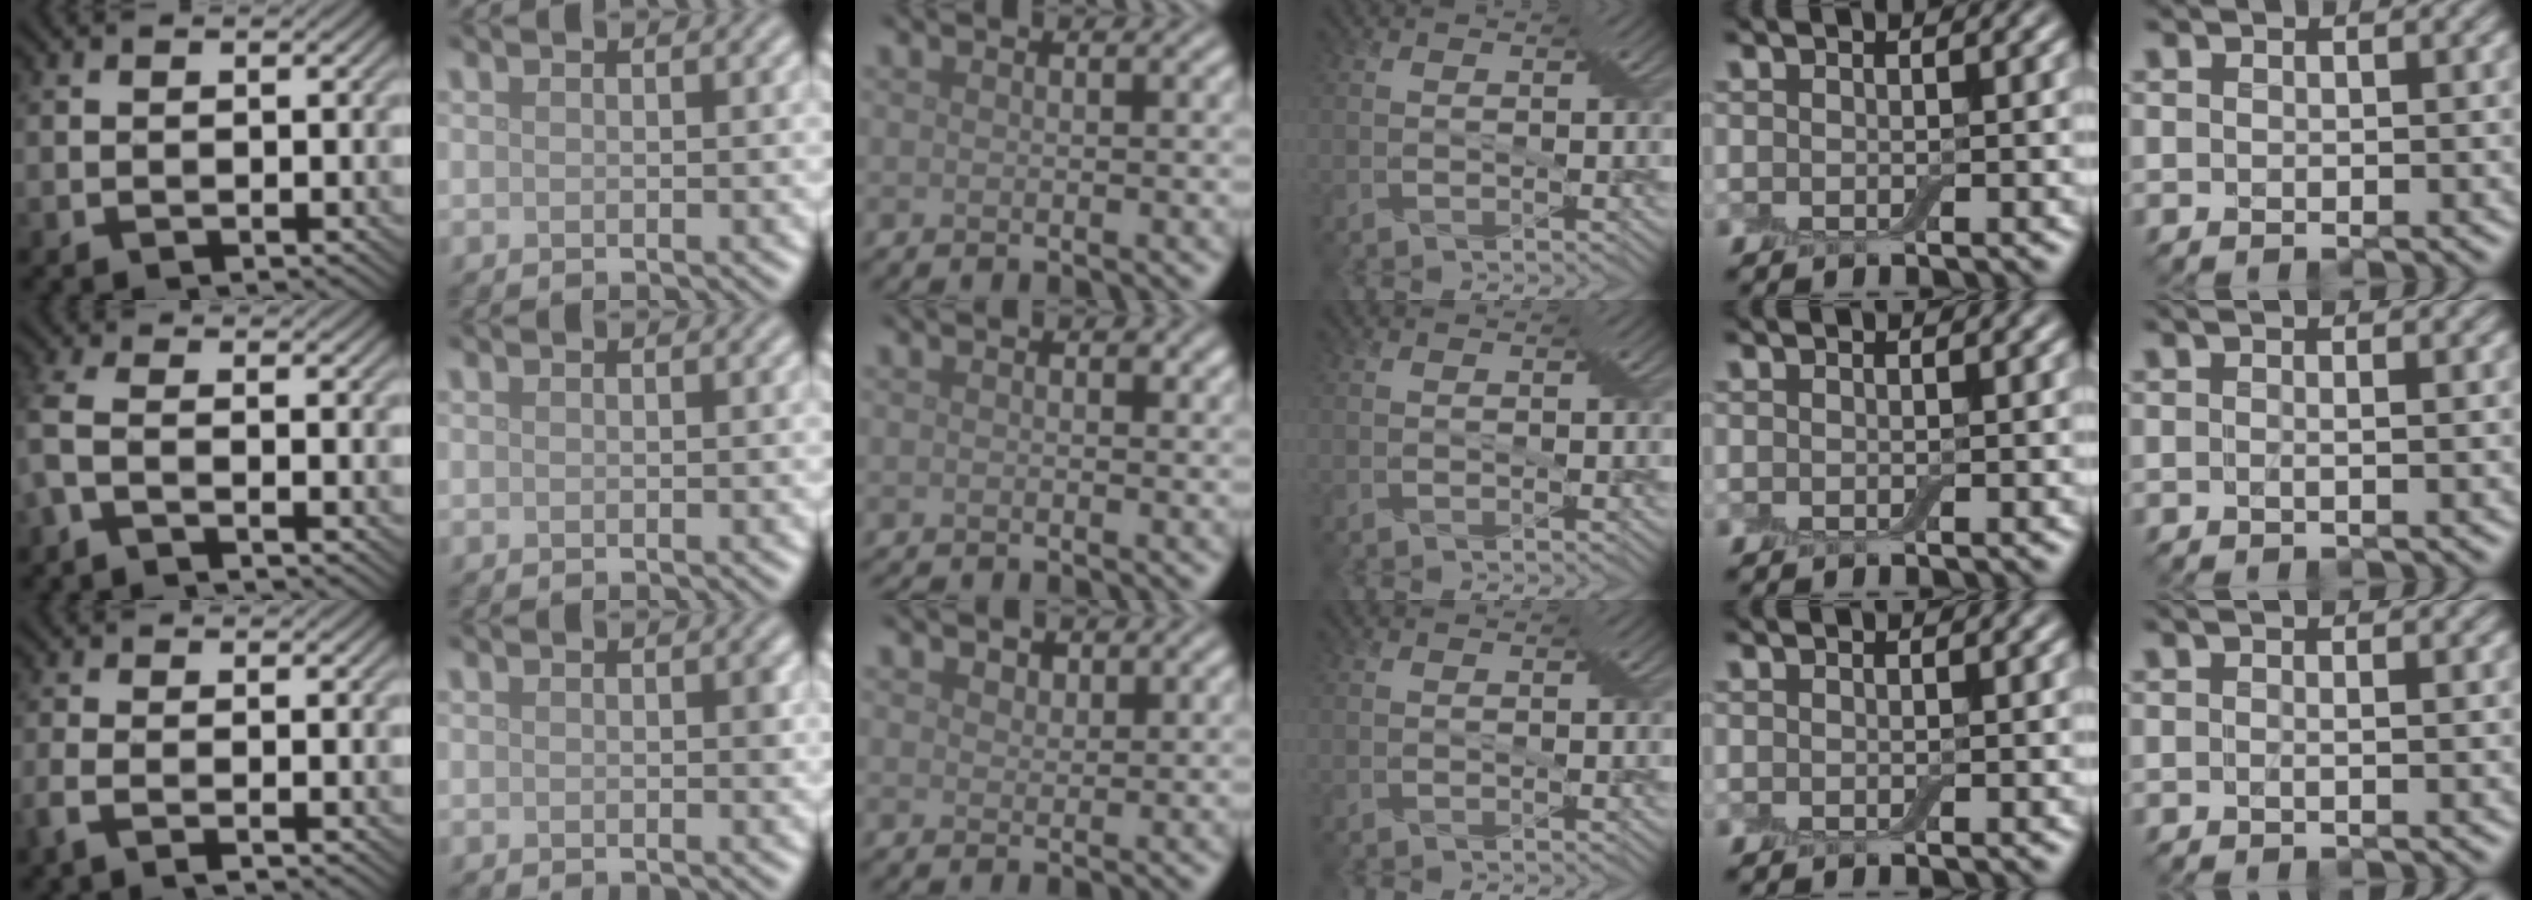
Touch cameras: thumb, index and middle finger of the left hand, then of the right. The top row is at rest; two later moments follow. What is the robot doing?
{"motion": "cut", "object": "aluminum foil"}